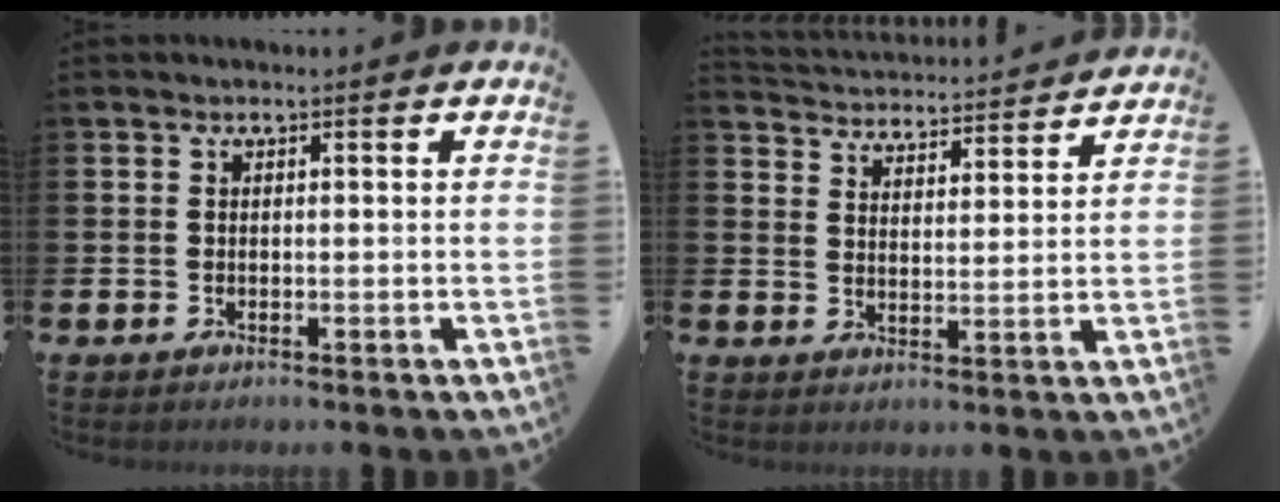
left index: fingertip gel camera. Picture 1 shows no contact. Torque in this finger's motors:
{"motor_torque": [-0.65, -1.12, 0.18, 0.01]}